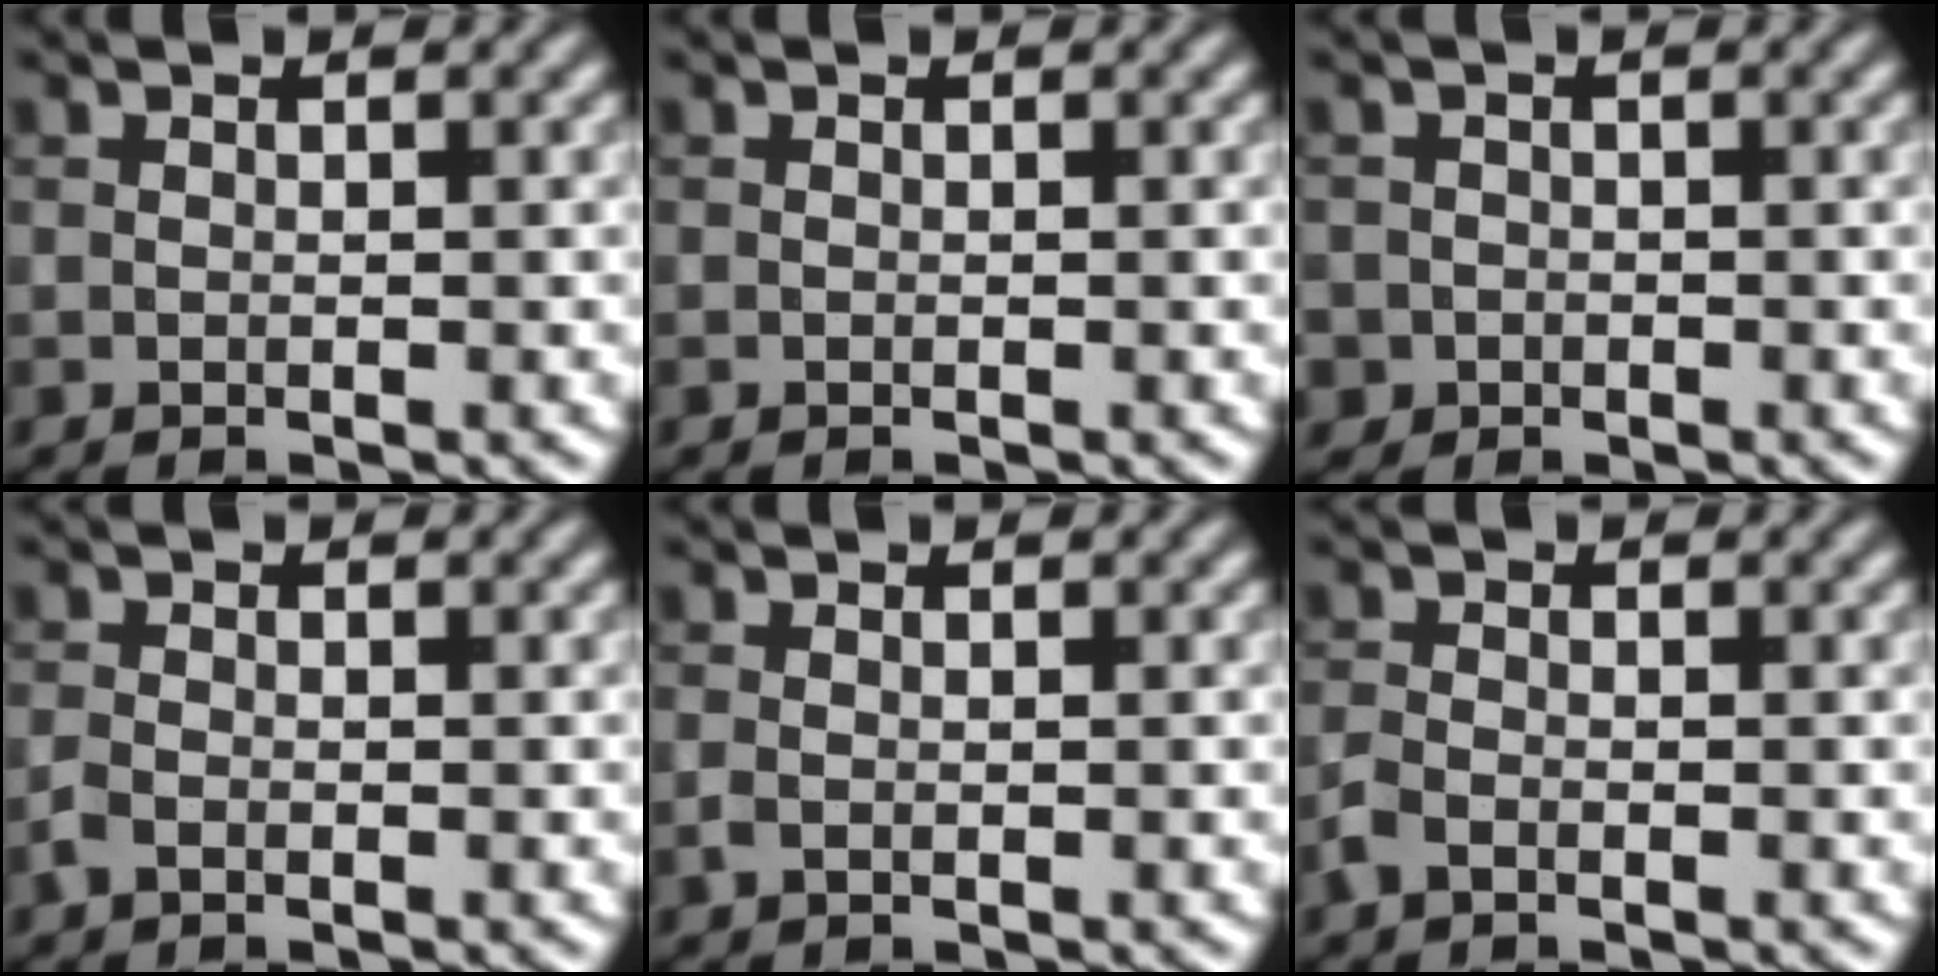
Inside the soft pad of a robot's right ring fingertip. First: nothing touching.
{"total": 0.0}
{"total": 2.3, "force": [-0.9, 2.1, 0.1], "torque": [0.014, 0.000, -0.016]}
{"total": 1.1, "force": [-0.7, 0.6, 0.6], "torque": [-0.011, 0.000, -0.017]}
{"total": 0.6, "force": [-0.2, 0.4, 0.4], "torque": [-0.010, -0.002, -0.004]}
{"total": 1.5, "force": [-1.0, 0.8, 0.8], "torque": [-0.016, 0.001, -0.024]}